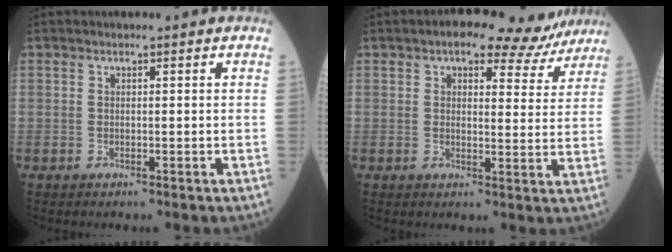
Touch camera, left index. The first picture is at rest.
{"total": 9.2, "force": [7.4, 4.0, 3.9], "torque": [-0.038, 0.010, 0.077]}